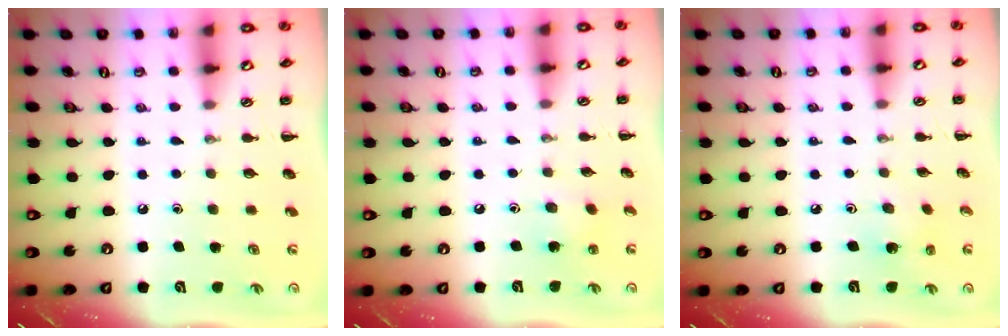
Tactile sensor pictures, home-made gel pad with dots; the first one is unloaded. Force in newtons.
{"total": 2.8, "press": 2.7, "slide": 0.6}
{"total": 2.0, "press": 1.9, "slide": 0.8}